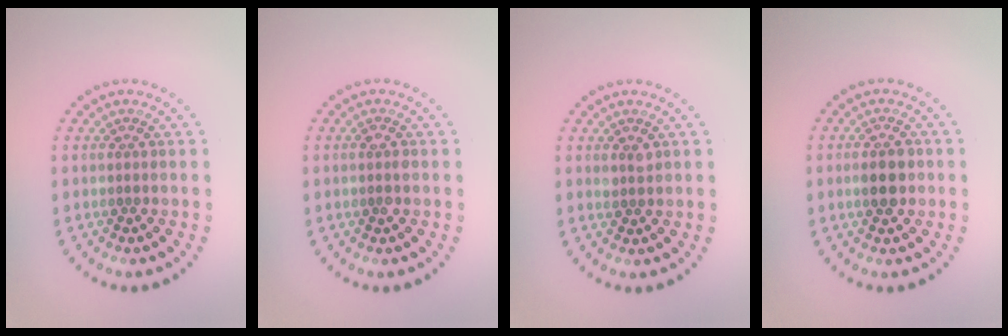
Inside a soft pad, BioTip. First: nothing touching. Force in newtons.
{"total": 1.1, "press": 1.0, "slide": 0.2}
{"total": 0.9, "press": 0.9, "slide": 0.1}
{"total": 2.8, "press": 2.8, "slide": 0.1}